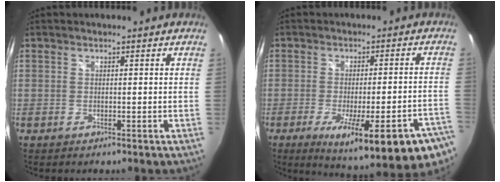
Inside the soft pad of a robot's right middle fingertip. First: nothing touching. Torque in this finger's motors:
{"motor_torque": [1.72, -0.42, 0.37, 0.19]}